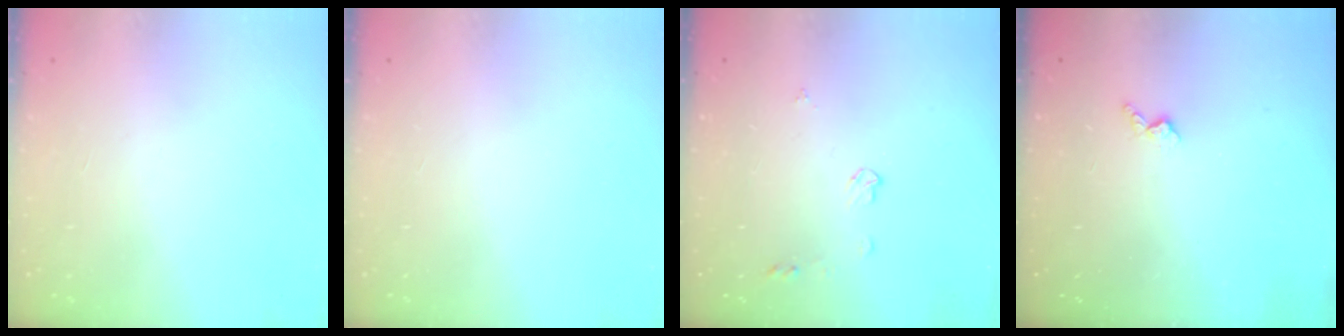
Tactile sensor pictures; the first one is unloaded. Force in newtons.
{"total": 0.0}
{"total": 3.8, "press": 3.8, "slide": 0.6}
{"total": 3.4, "press": 3.3, "slide": 0.6}